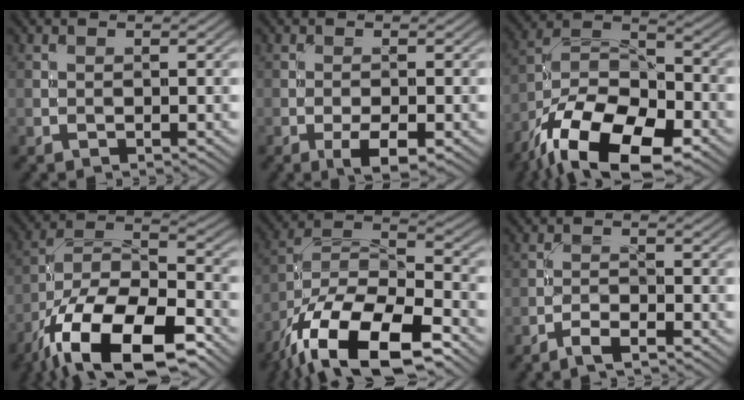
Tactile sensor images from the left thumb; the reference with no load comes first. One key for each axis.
{"total": 3.4, "fx": -1.6, "fy": 1.1, "fz": 2.8, "tx": -0.047, "ty": -0.001, "tz": -0.027}
{"total": 16.5, "fx": -10.2, "fy": 7.5, "fz": 10.5, "tx": -0.213, "ty": -0.022, "tz": -0.188}
{"total": 18.0, "fx": -11.2, "fy": 7.4, "fz": 12.0, "tx": -0.235, "ty": -0.020, "tz": -0.198}
{"total": 17.5, "fx": -11.5, "fy": 6.6, "fz": 11.4, "tx": -0.236, "ty": -0.024, "tz": -0.201}
{"total": 2.4, "fx": -2.0, "fy": 0.3, "fz": 1.3, "tx": -0.030, "ty": 0.002, "tz": -0.043}